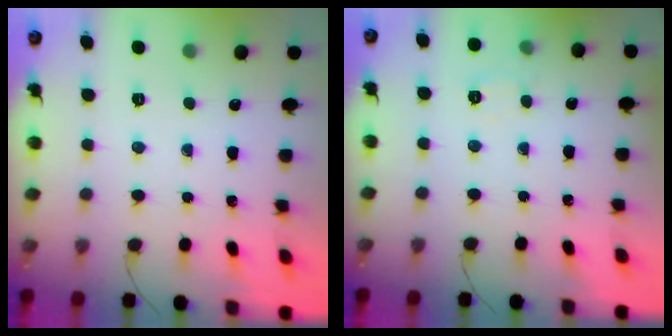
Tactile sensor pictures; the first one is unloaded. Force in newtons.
{"total": 5.9, "press": 5.7, "slide": 1.3}